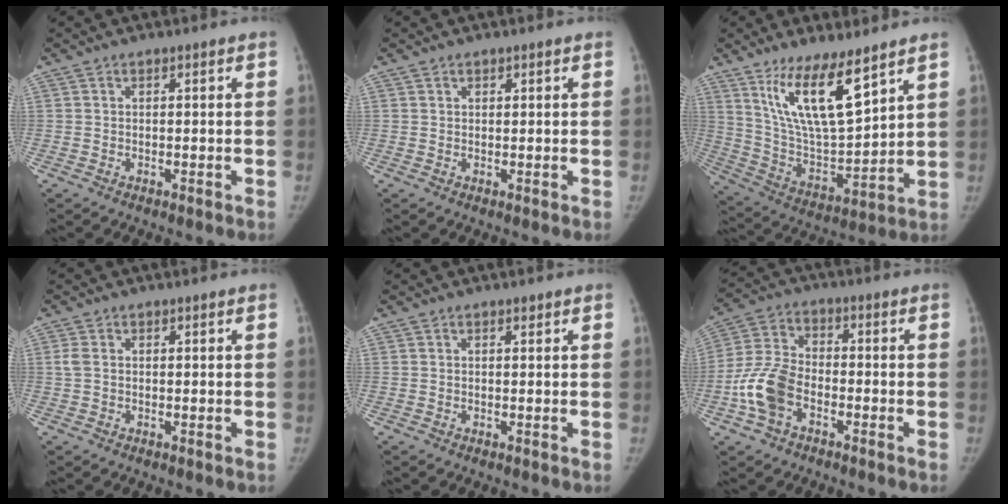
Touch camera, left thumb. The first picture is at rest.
{"total": 0.7, "force": [0.5, 0.5, 0.1], "torque": [0.007, -0.002, 0.005]}
{"total": 15.9, "force": [9.7, 4.6, 11.8], "torque": [-0.193, -0.061, 0.198]}
{"total": 1.6, "force": [0.2, 1.1, 1.2], "torque": [-0.035, 0.002, 0.004]}
{"total": 0.5, "force": [0.4, 0.3, 0.2], "torque": [-0.003, -0.002, 0.005]}
{"total": 10.3, "force": [-3.9, 6.6, 6.9], "torque": [-0.142, 0.029, -0.079]}